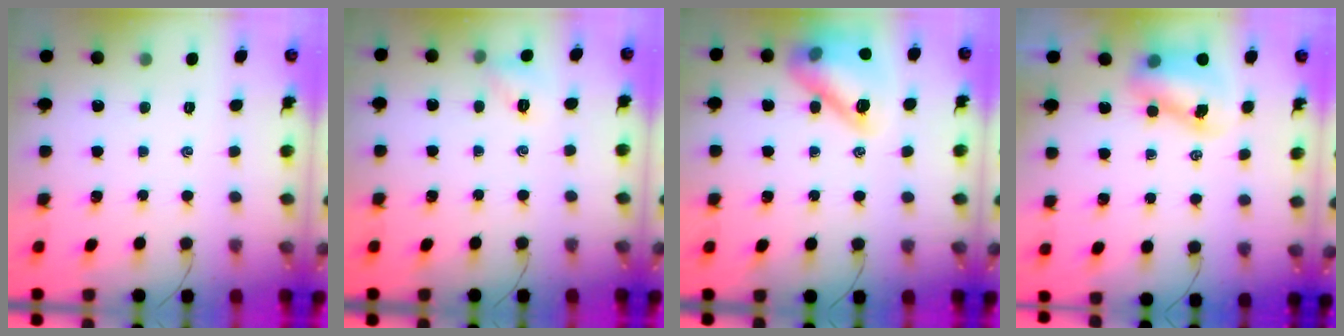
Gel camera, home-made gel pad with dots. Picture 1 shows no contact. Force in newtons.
{"total": 5.3, "press": 5.3, "slide": 0.5}
{"total": 15.0, "press": 14.9, "slide": 1.3}
{"total": 7.7, "press": 7.5, "slide": 1.3}